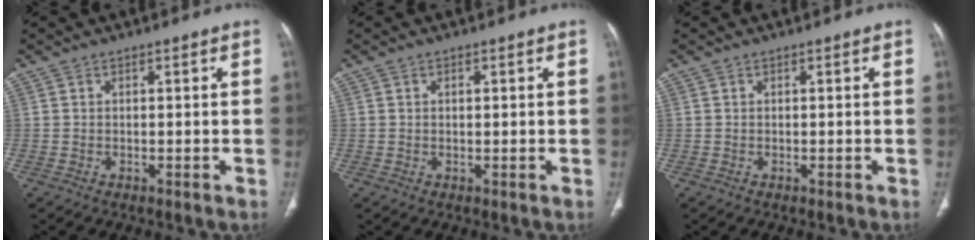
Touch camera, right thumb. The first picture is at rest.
{"total": 0.9, "force": [0.3, 0.4, 0.7], "torque": [-0.008, -0.005, 0.003]}
{"total": 0.0}